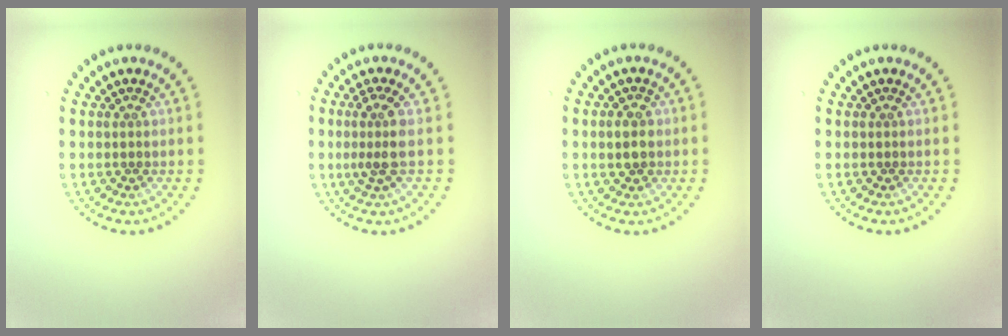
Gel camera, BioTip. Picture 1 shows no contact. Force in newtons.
{"total": 2.6, "press": 1.9, "slide": 1.7}
{"total": 2.1, "press": 2.1, "slide": 0.2}
{"total": 0.0}